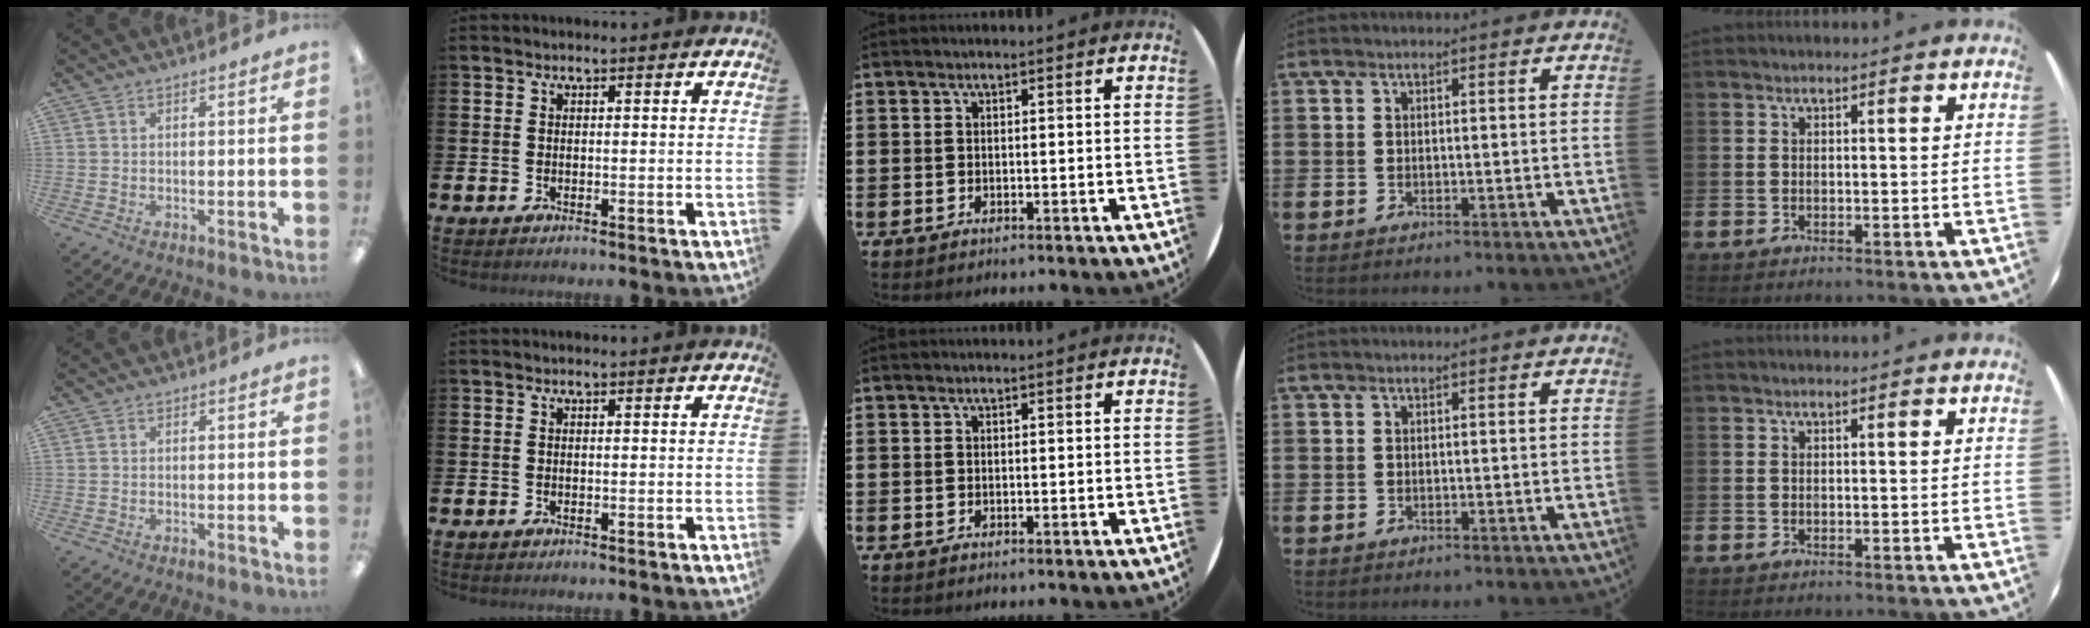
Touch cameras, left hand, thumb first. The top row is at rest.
{}